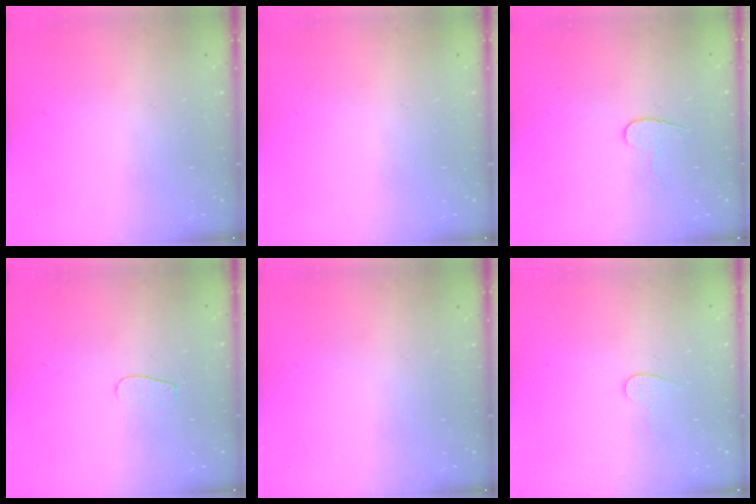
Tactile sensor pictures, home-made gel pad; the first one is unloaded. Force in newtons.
{"total": 0.0}
{"total": 4.4, "press": 4.4, "slide": 0.5}
{"total": 2.8, "press": 2.8, "slide": 0.2}
{"total": 0.0}
{"total": 3.9, "press": 3.9, "slide": 0.4}